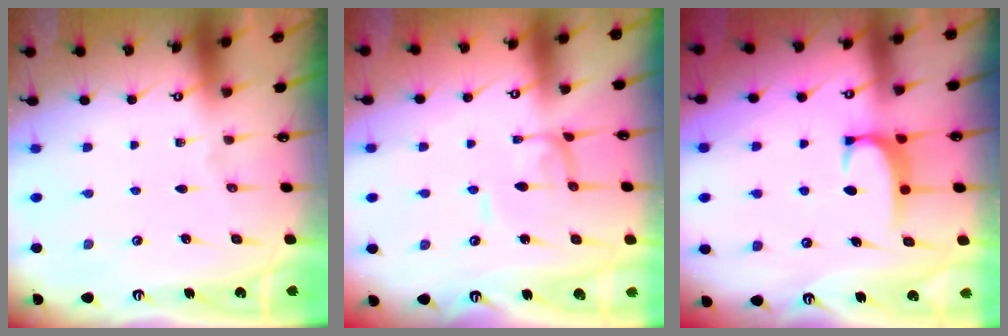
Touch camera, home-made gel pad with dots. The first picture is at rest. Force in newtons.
{"total": 2.1, "press": 2.1, "slide": 0.0}
{"total": 1.8, "press": 1.7, "slide": 0.5}